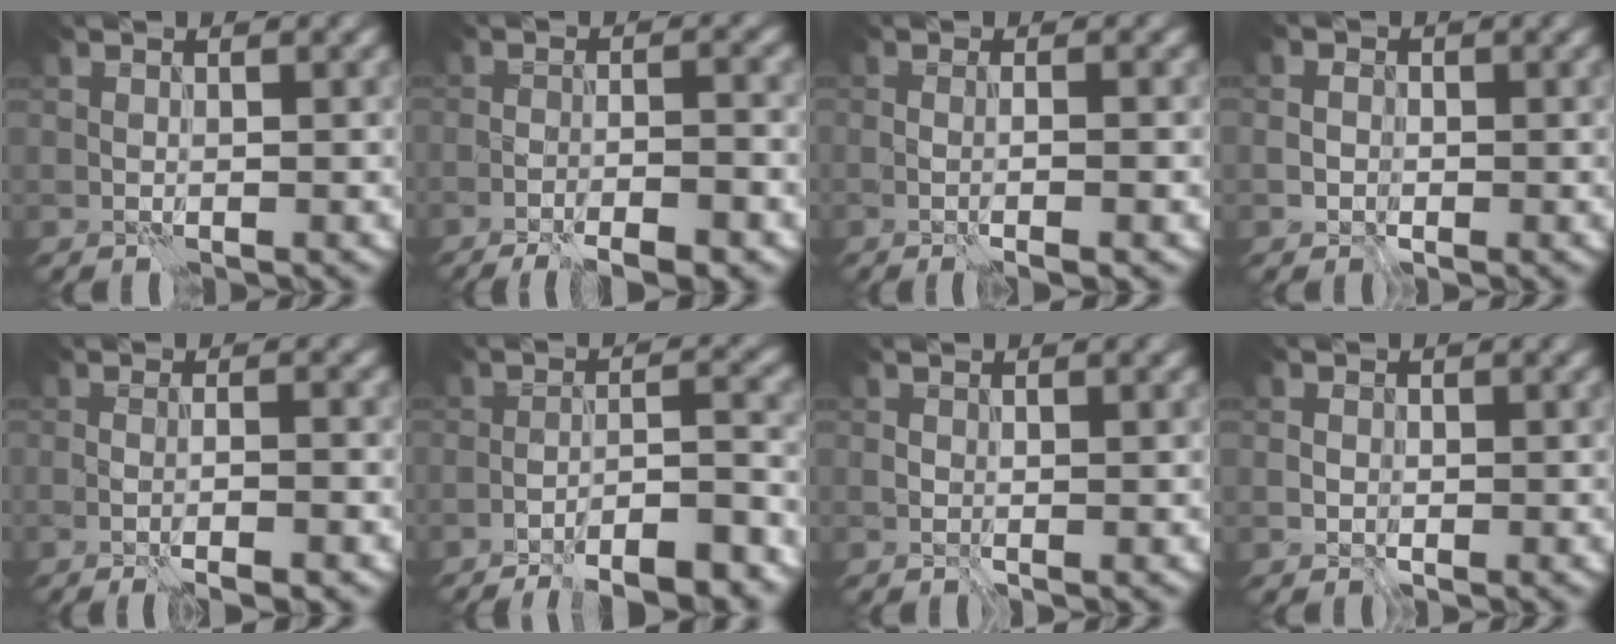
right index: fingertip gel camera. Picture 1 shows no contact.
{"total": 7.0, "force": [-5.2, 1.7, 4.4], "torque": [-0.061, 0.002, -0.073]}
{"total": 2.8, "force": [-0.6, 0.8, 2.6], "torque": [-0.025, 0.001, -0.010]}
{"total": 1.7, "force": [-0.5, 1.5, 0.5], "torque": [0.002, 0.000, -0.013]}
{"total": 3.7, "force": [-1.7, 0.8, 3.2], "torque": [-0.037, 0.008, -0.023]}
{"total": 10.3, "force": [-8.2, 2.4, 5.8], "torque": [-0.070, 0.009, -0.107]}
{"total": 1.3, "force": [0.0, 0.6, 1.2], "torque": [-0.019, -0.003, 0.000]}
{"total": 1.3, "force": [-0.4, 1.2, 0.4], "torque": [-0.002, -0.001, -0.007]}